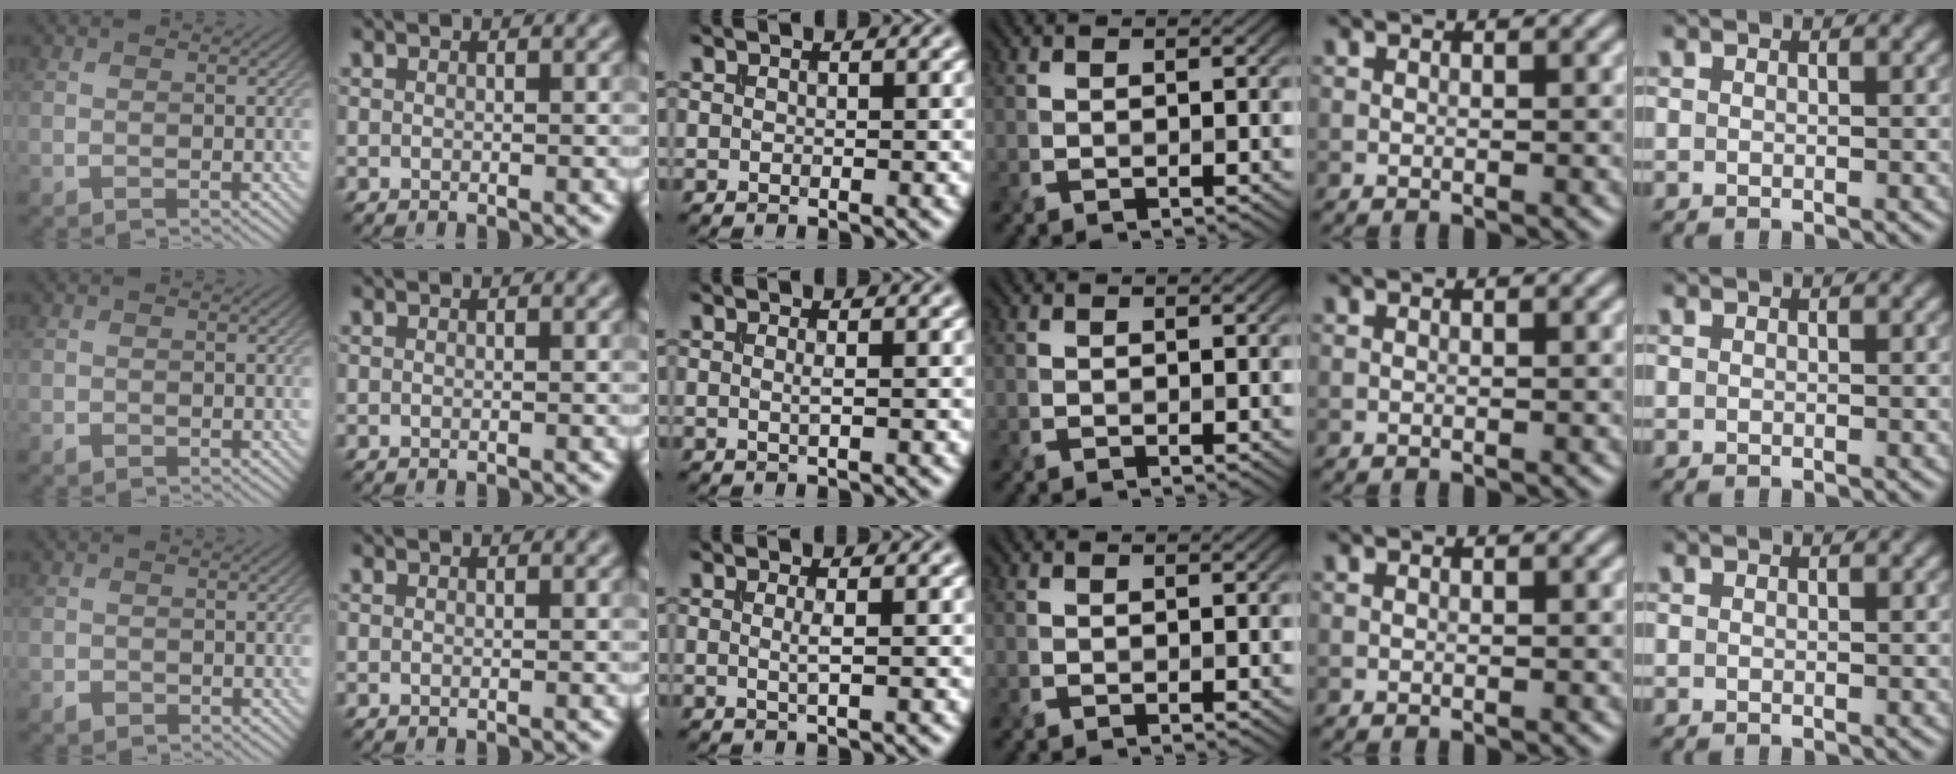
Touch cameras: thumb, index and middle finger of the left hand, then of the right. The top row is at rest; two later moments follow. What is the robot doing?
{"motion": "extract", "object": "file holder"}